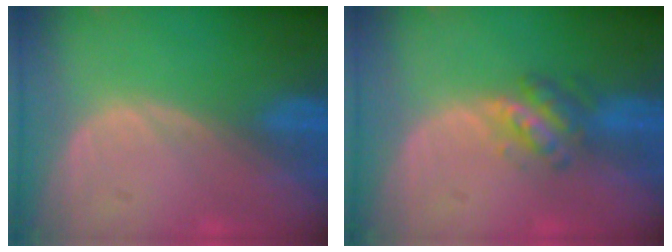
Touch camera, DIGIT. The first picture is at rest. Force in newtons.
{"total": 4.8, "press": 4.3, "slide": 2.1}